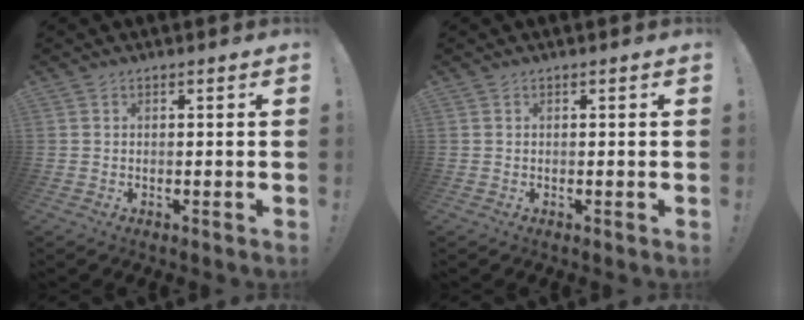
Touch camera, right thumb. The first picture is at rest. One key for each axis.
{"total": 0.0}